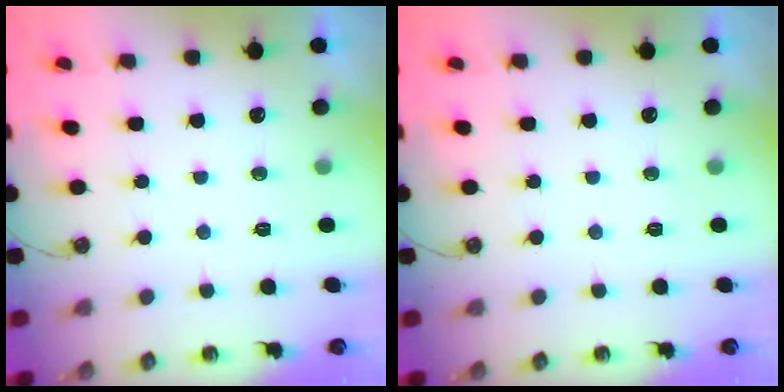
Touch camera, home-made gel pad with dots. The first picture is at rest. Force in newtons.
{"total": 0.0}